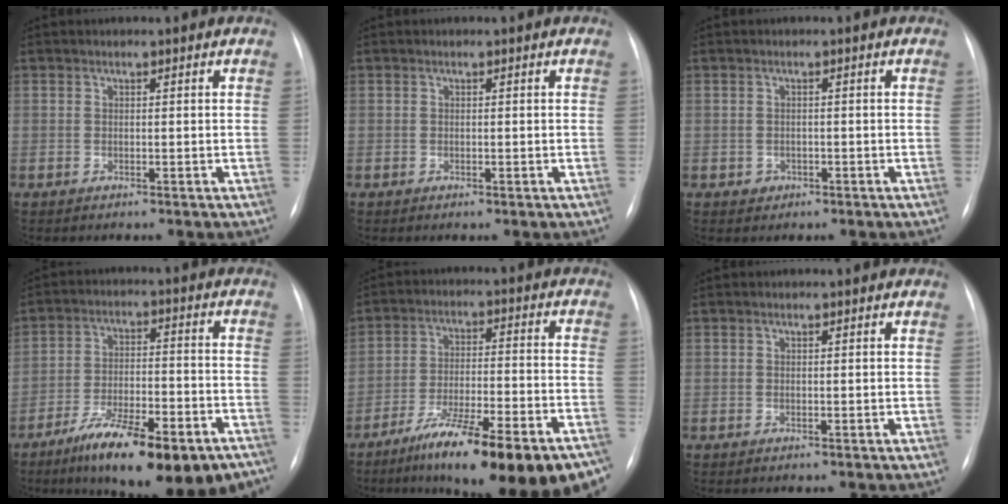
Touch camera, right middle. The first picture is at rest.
{"total": 0.0}
{"total": 1.4, "force": [-0.6, 1.2, 0.2], "torque": [0.000, 0.006, -0.006]}
{"total": 18.8, "force": [-13.2, 4.8, 12.5], "torque": [-0.153, 0.009, -0.204]}
{"total": 22.1, "force": [-15.8, 3.2, 15.0], "torque": [-0.169, 0.005, -0.244]}
{"total": 0.0}